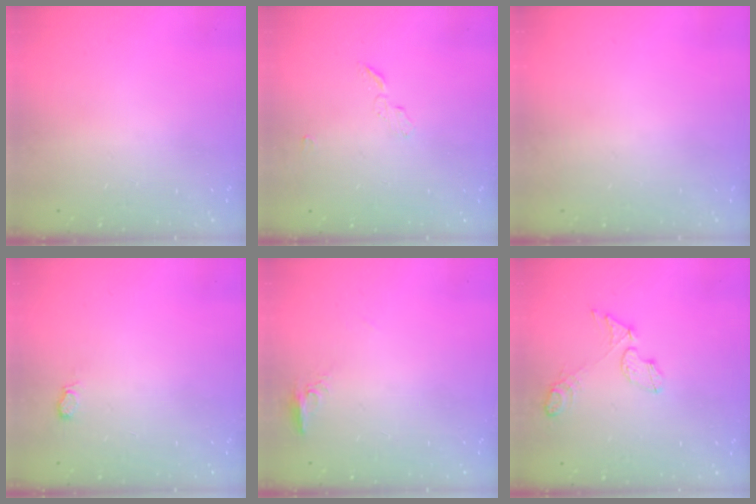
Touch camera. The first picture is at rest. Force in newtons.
{"total": 3.7, "press": 3.7, "slide": 0.4}
{"total": 0.0}
{"total": 5.0, "press": 4.9, "slide": 1.0}
{"total": 5.5, "press": 5.3, "slide": 1.6}
{"total": 6.8, "press": 6.8, "slide": 0.4}